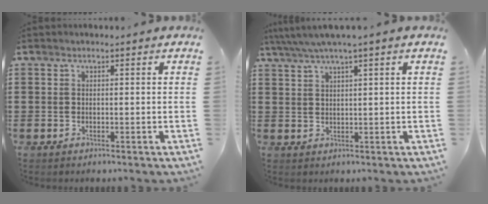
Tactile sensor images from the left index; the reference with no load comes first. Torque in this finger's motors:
{"motor_torque": [1.25, -0.50, 0.71, 0.19]}